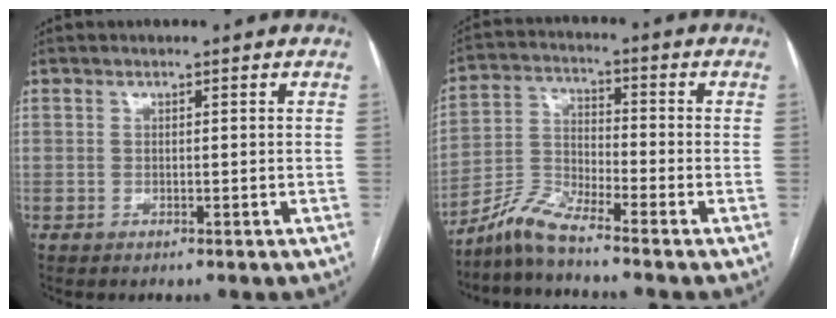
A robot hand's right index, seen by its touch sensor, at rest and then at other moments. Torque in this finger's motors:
{"motor_torque": [0.24, -0.51, 0.00, -0.01]}